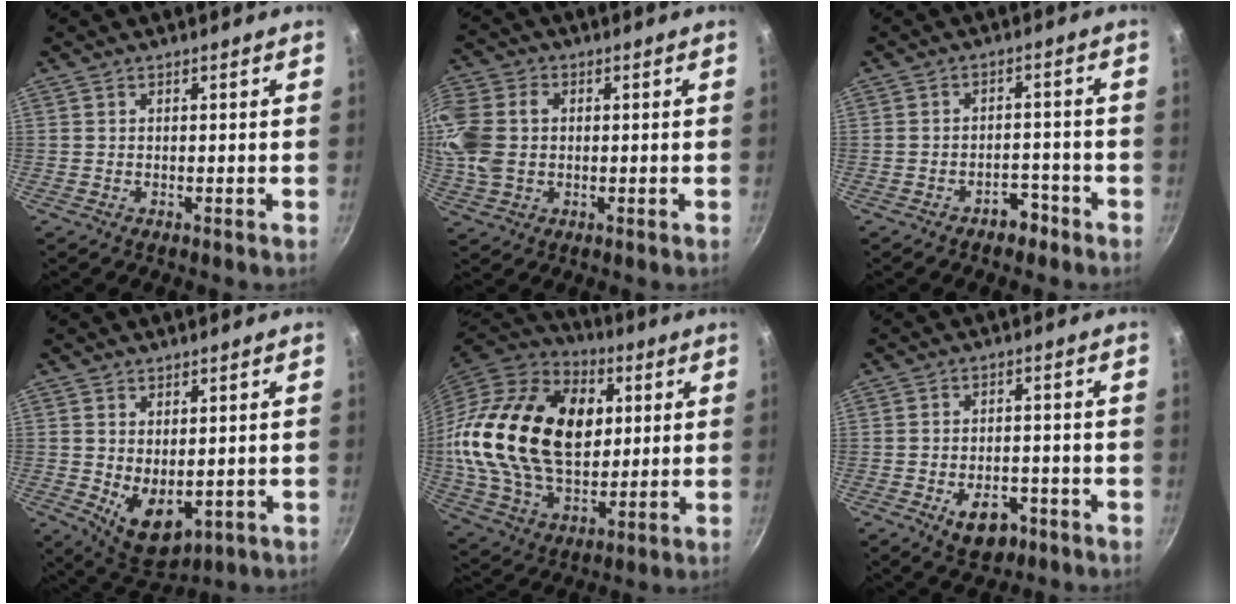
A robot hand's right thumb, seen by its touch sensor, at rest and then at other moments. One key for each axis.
{"total": 12.8, "fx": 0.6, "fy": 9.8, "fz": 8.2, "tx": -0.182, "ty": 0.009, "tz": 0.005}
{"total": 3.7, "fx": -2.6, "fy": 2.2, "fz": 1.5, "tx": -0.001, "ty": 0.032, "tz": -0.027}
{"total": 8.3, "fx": -0.5, "fy": 5.1, "fz": 6.5, "tx": -0.082, "ty": -0.022, "tz": 0.012}
{"total": 31.1, "fx": 5.8, "fy": 20.1, "fz": 23.0, "tx": -0.405, "ty": 0.005, "tz": 0.102}
{"total": 7.2, "fx": -3.4, "fy": 4.5, "fz": 4.5, "tx": -0.046, "ty": 0.016, "tz": -0.045}